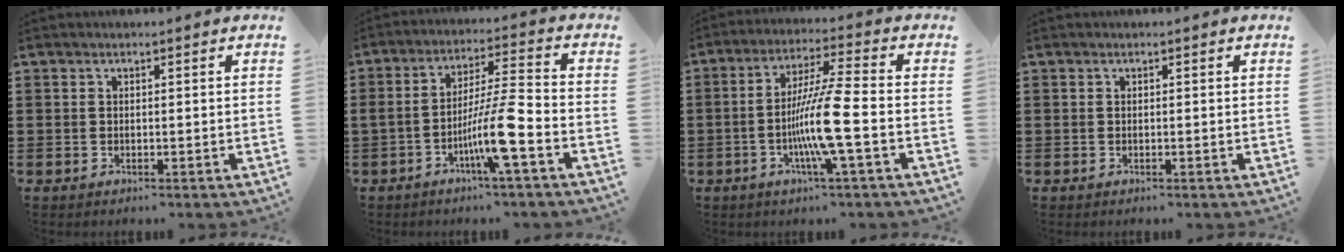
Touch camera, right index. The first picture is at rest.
{"total": 9.7, "force": [-4.3, 0.5, 8.6], "torque": [-0.164, -0.005, -0.085]}
{"total": 10.1, "force": [-2.8, -0.1, 9.7], "torque": [-0.192, -0.016, -0.060]}
{"total": 0.0}